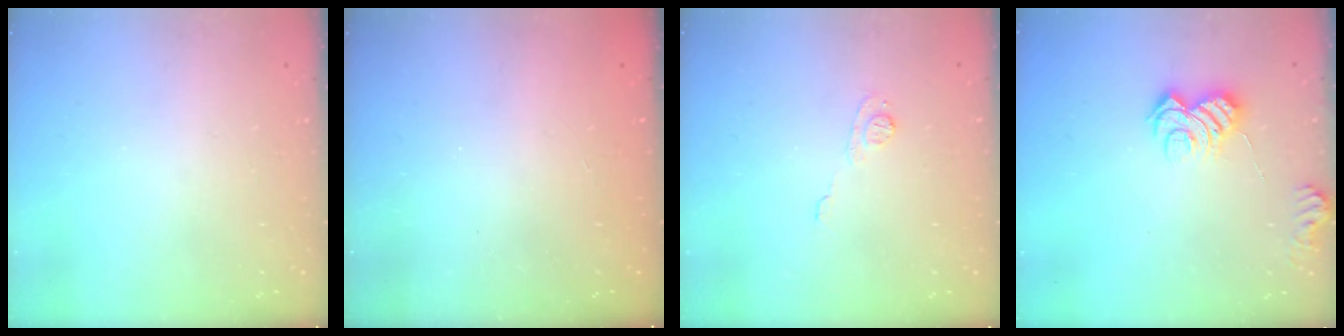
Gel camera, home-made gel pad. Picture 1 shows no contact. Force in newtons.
{"total": 2.3, "press": 2.2, "slide": 0.8}
{"total": 5.7, "press": 5.7, "slide": 0.6}
{"total": 7.8, "press": 7.7, "slide": 0.9}